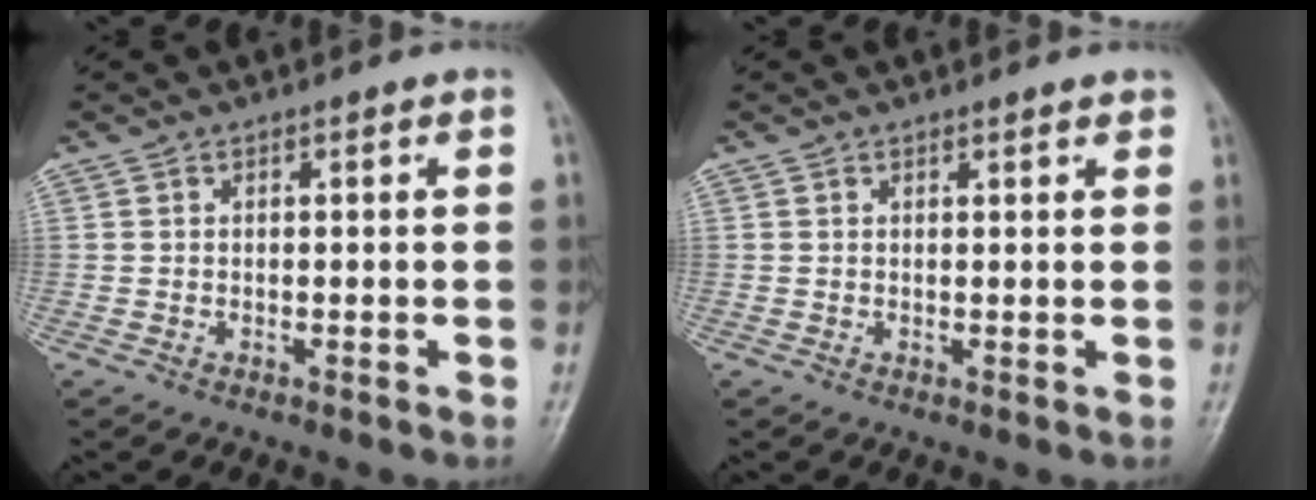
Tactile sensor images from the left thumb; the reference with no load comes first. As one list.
[{"total": 1.2, "force": [1.0, 0.4, 0.5], "torque": [-0.003, -0.004, 0.012]}]